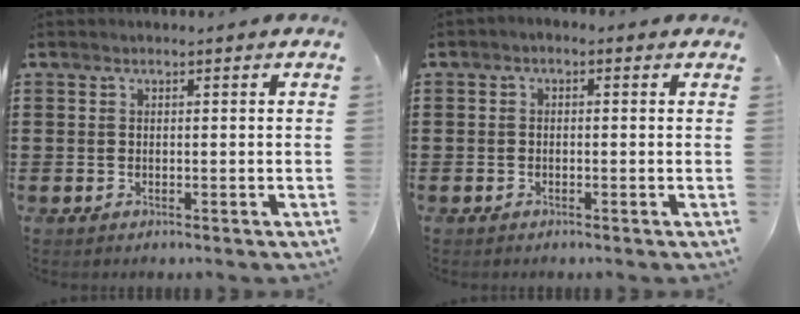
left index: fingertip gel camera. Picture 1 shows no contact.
{"total": 1.1, "force": [-1.0, 0.5, 0.2], "torque": [-0.006, 0.003, -0.021]}